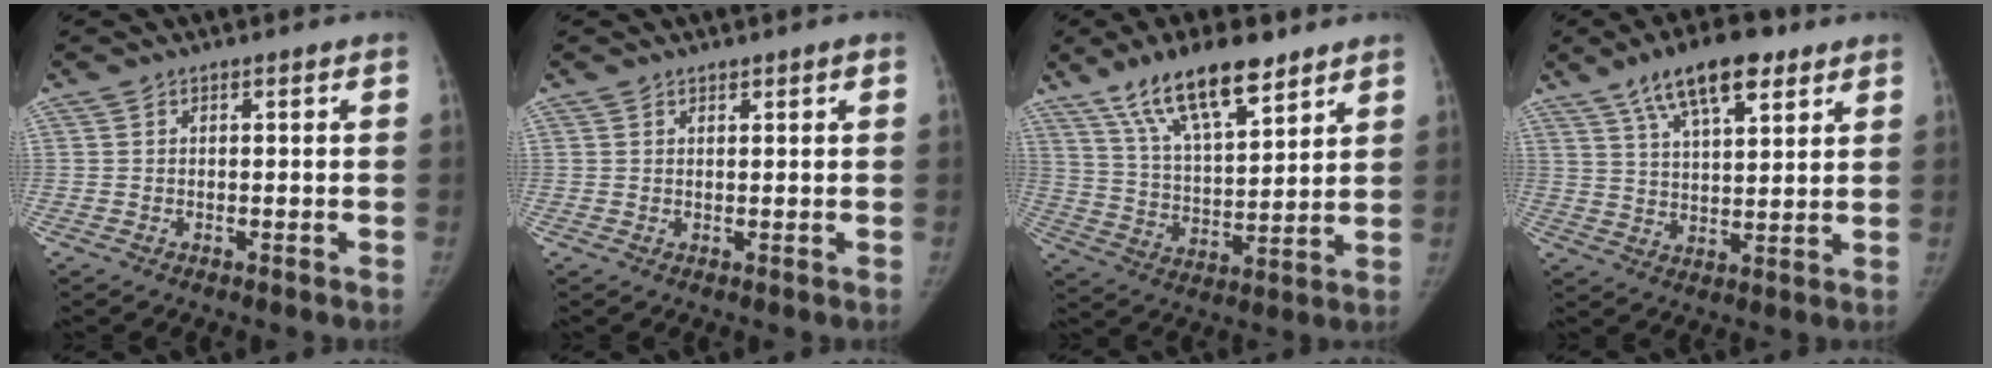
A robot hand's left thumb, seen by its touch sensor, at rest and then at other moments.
{"total": 0.8, "force": [0.7, 0.3, 0.4], "torque": [0.001, -0.003, 0.010]}
{"total": 15.8, "force": [10.6, 5.3, 10.5], "torque": [-0.156, -0.045, 0.195]}
{"total": 12.9, "force": [7.8, 4.9, 9.1], "torque": [-0.128, -0.024, 0.131]}